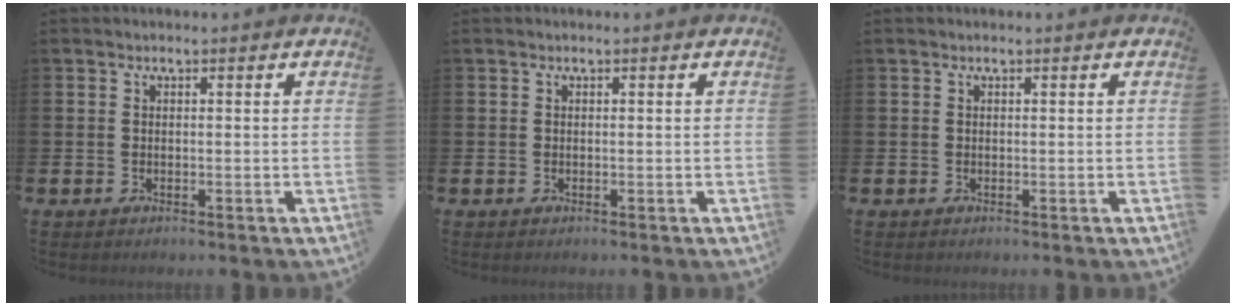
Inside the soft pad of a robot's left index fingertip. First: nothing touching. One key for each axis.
{"total": 0.0}
{"total": 0.0}